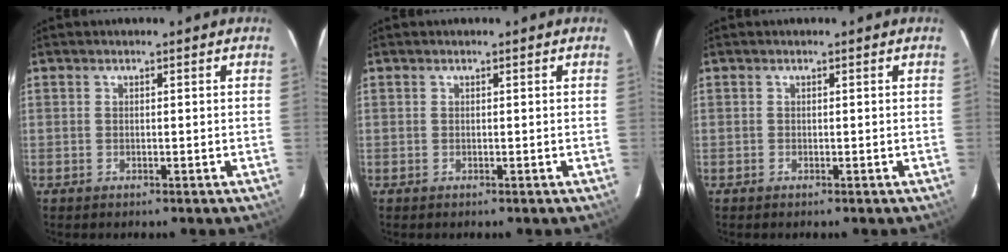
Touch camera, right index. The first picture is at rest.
{"total": 0.0}
{"total": 0.0}